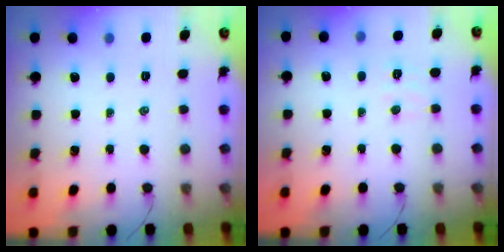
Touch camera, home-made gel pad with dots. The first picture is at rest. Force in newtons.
{"total": 4.9, "press": 4.7, "slide": 1.2}